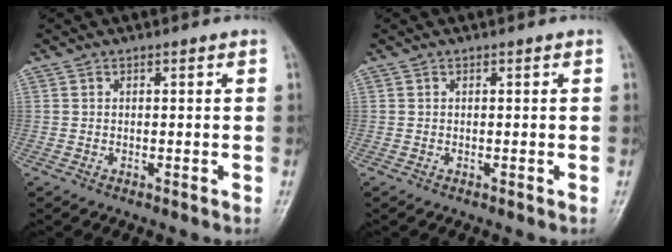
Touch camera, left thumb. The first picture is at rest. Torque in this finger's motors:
{"motor_torque": [0.00, 0.00, -0.08, -0.05, 0.00]}